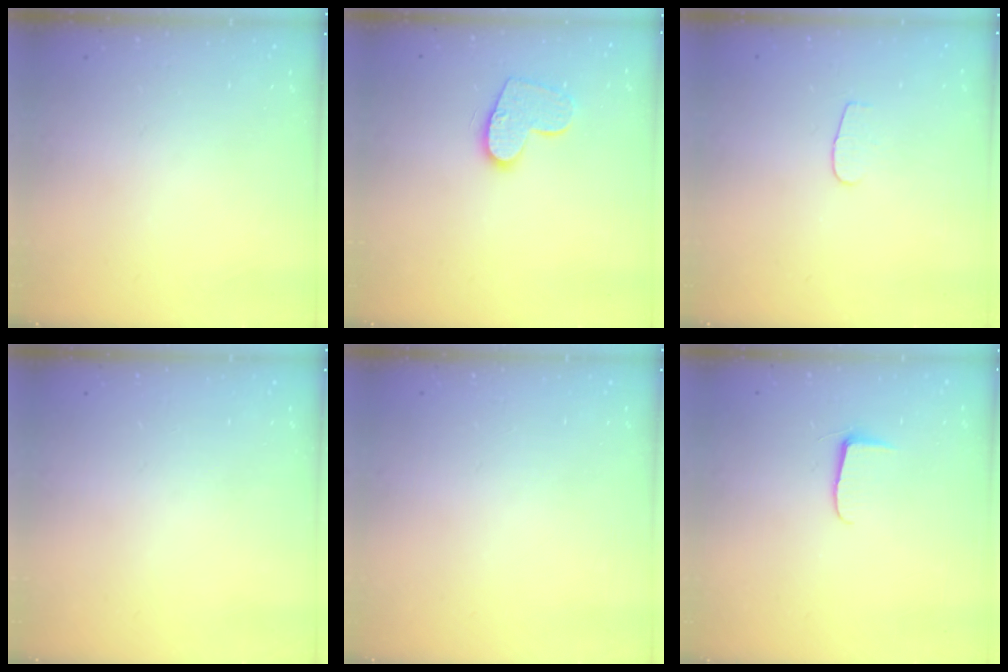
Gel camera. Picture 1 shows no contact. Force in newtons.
{"total": 11.4, "press": 11.3, "slide": 0.6}
{"total": 3.2, "press": 3.2, "slide": 0.3}
{"total": 0.0}
{"total": 0.0}
{"total": 5.1, "press": 5.1, "slide": 0.5}